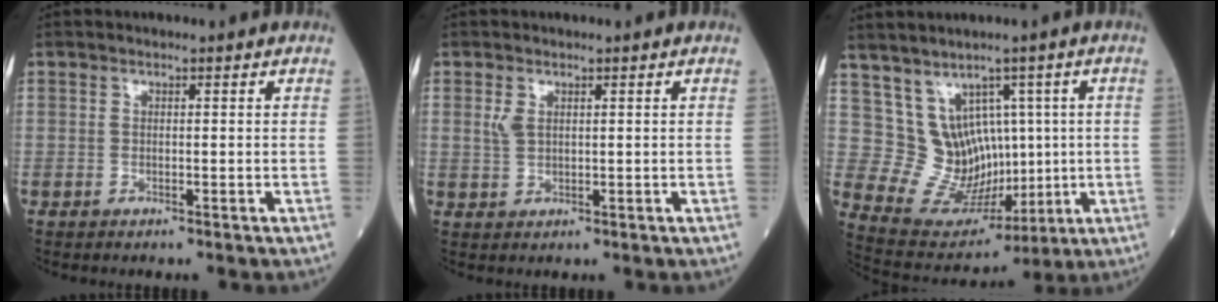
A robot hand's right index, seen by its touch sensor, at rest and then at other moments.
{"total": 1.9, "force": [0.8, 1.0, 1.4], "torque": [-0.032, 0.001, 0.020]}
{"total": 9.4, "force": [2.3, 7.8, 4.7], "torque": [-0.077, 0.033, 0.074]}